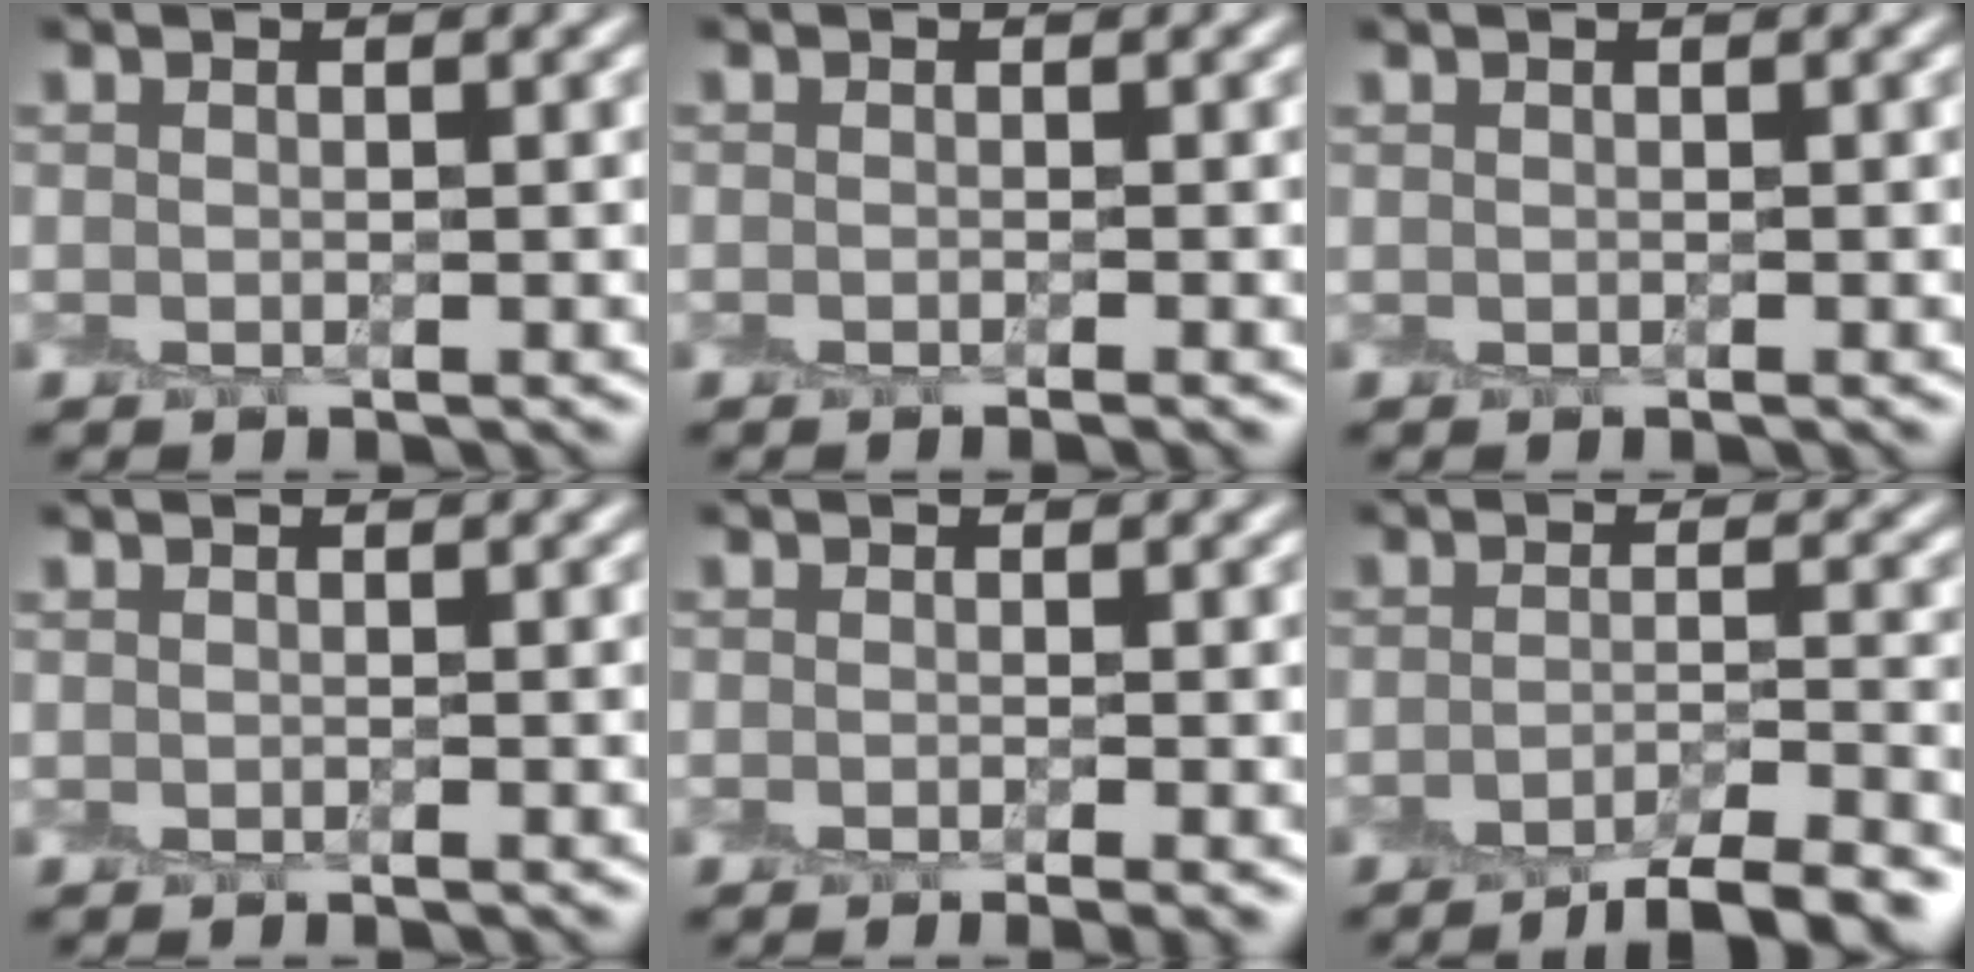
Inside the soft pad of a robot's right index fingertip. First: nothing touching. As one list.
[{"total": 0.8, "force": [-0.6, -0.3, 0.5], "torque": [-0.007, -0.004, -0.013]}, {"total": 0.0}, {"total": 0.0}, {"total": 1.7, "force": [-0.8, 0.0, 1.4], "torque": [-0.021, -0.006, -0.015]}, {"total": 5.6, "force": [-4.3, 1.0, 3.4], "torque": [-0.049, -0.001, -0.064]}]